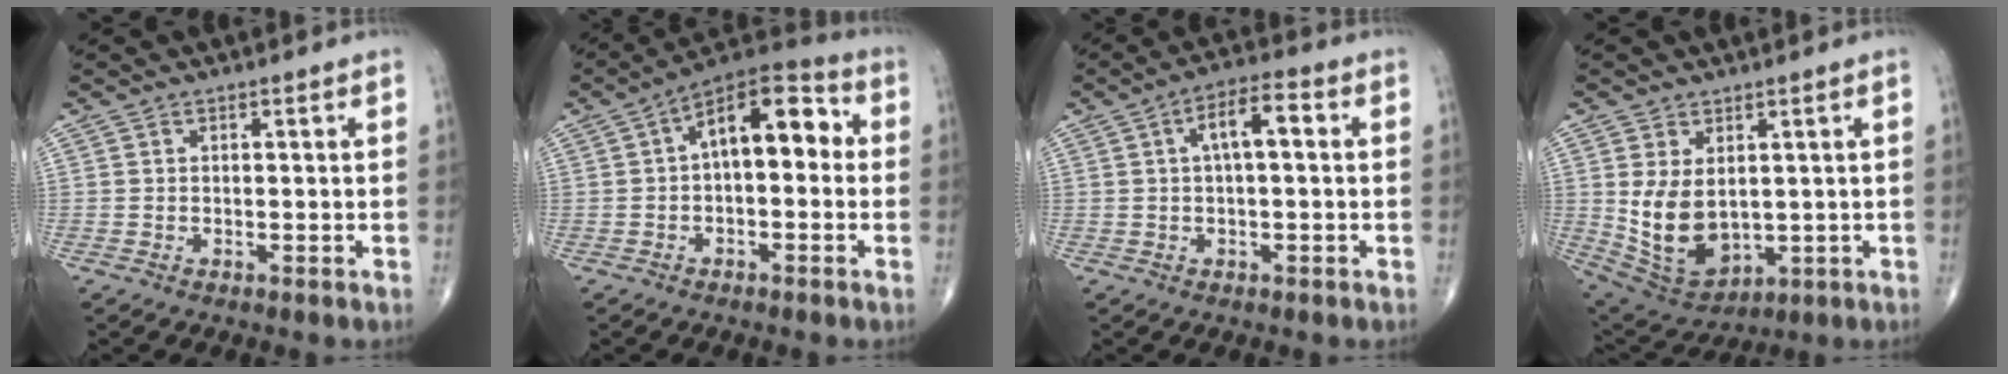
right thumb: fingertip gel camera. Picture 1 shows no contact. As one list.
[{"total": 12.6, "force": [1.2, 6.5, 10.7], "torque": [-0.134, 0.040, 0.004]}, {"total": 6.9, "force": [1.2, 2.7, 6.2], "torque": [-0.101, 0.023, 0.014]}, {"total": 11.1, "force": [0.8, 7.2, 8.4], "torque": [-0.141, -0.012, 0.044]}]